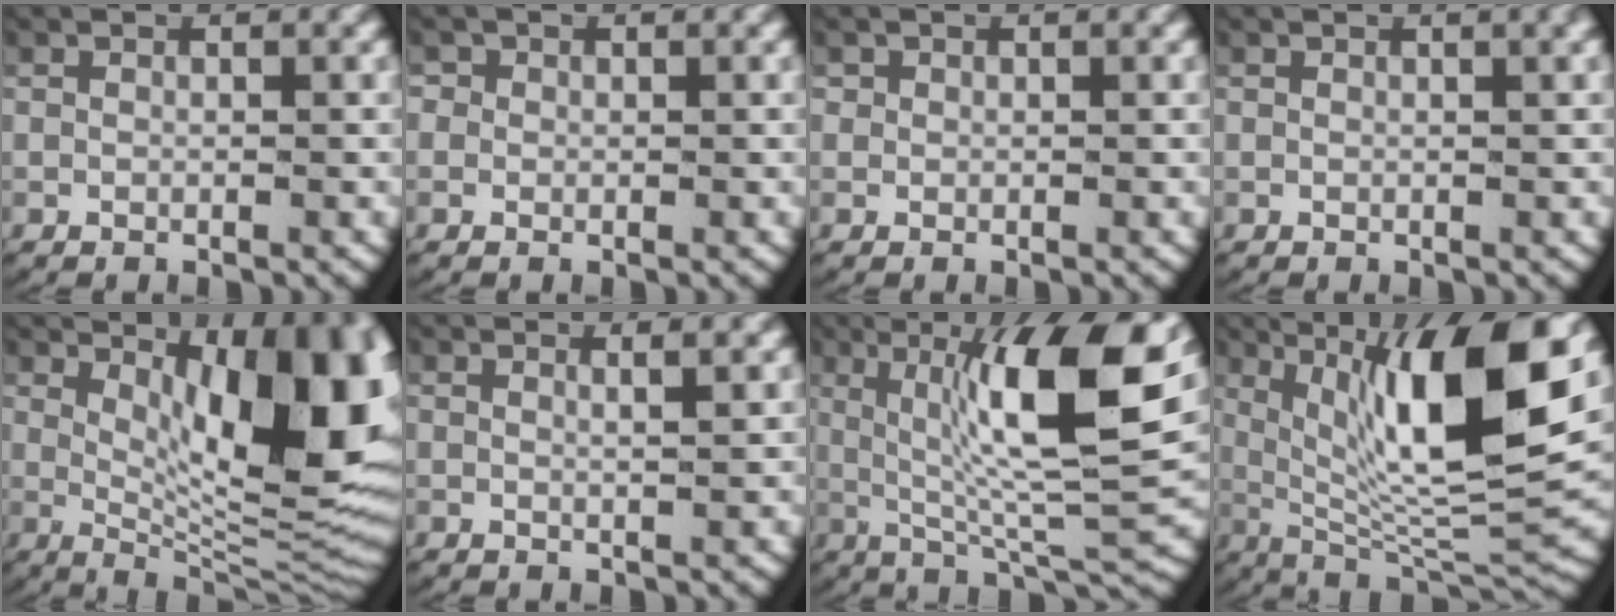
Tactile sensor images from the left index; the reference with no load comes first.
{"total": 1.8, "force": [0.4, 1.7, 0.4], "torque": [-0.012, 0.000, 0.001]}
{"total": 0.7, "force": [0.3, 0.6, 0.1], "torque": [-0.005, -0.005, 0.008]}
{"total": 1.6, "force": [0.9, 0.1, 1.3], "torque": [-0.010, 0.006, 0.013]}
{"total": 14.4, "force": [1.9, 6.2, 12.9], "torque": [-0.157, -0.027, 0.045]}
{"total": 1.3, "force": [0.7, -0.3, 1.0], "torque": [-0.022, -0.007, 0.017]}
{"total": 12.9, "force": [2.7, 3.7, 12.1], "torque": [-0.185, 0.008, 0.044]}
{"total": 14.2, "force": [2.5, 5.4, 12.9], "torque": [-0.205, -0.010, 0.049]}